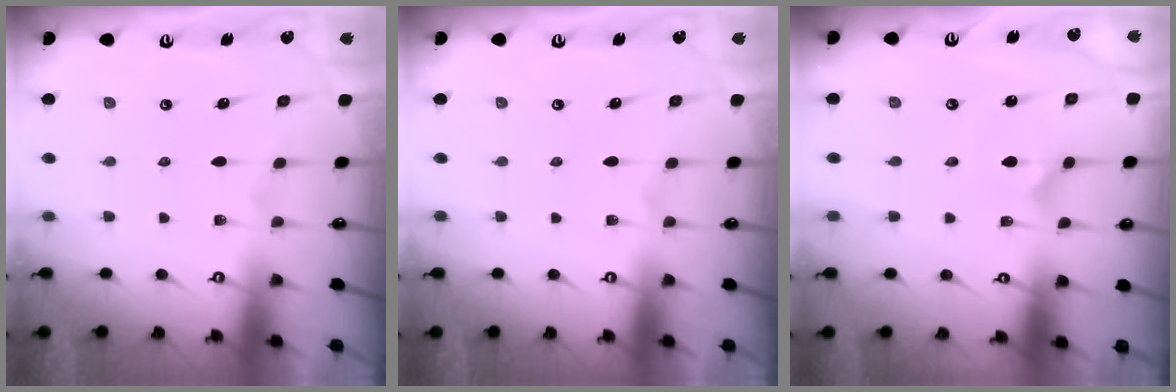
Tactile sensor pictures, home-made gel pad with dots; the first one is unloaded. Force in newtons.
{"total": 0.0}
{"total": 2.7, "press": 2.7, "slide": 0.4}